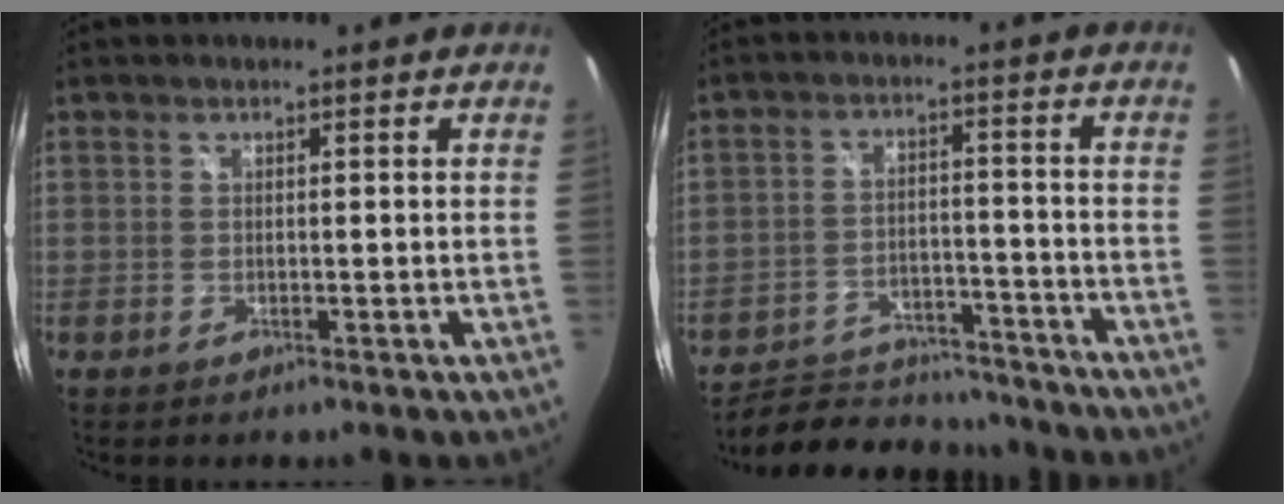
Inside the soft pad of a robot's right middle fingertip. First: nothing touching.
{"total": 16.3, "force": [-14.4, 5.4, 5.2], "torque": [-0.114, 0.009, -0.200]}